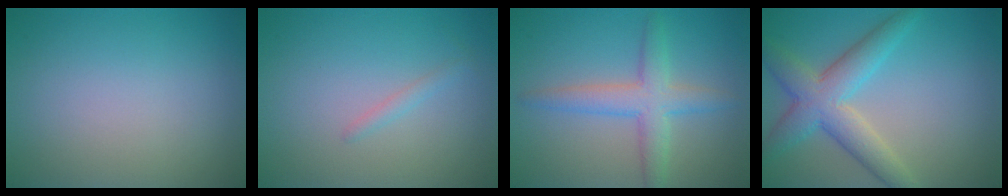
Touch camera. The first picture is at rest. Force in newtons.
{"total": 0.8, "press": 0.8, "slide": 0.1}
{"total": 4.0, "press": 4.0, "slide": 0.1}
{"total": 5.6, "press": 5.6, "slide": 0.1}